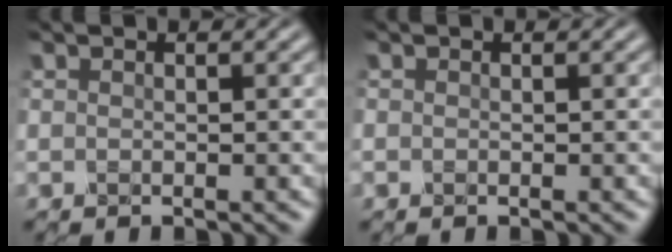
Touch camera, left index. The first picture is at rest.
{"total": 0.0}